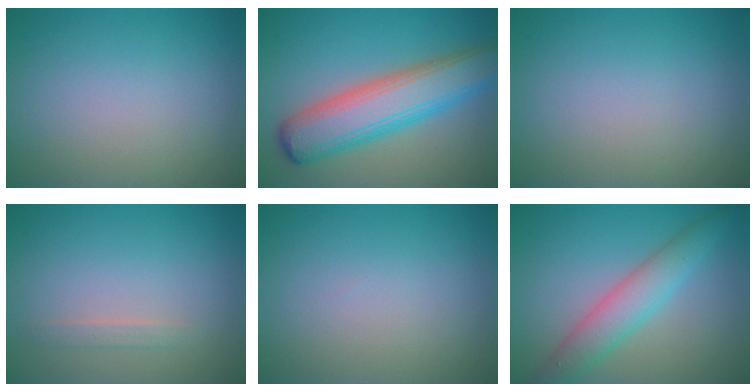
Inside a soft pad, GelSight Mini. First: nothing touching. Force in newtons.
{"total": 8.3, "press": 8.3, "slide": 0.3}
{"total": 0.0}
{"total": 0.9, "press": 0.9, "slide": 0.1}
{"total": 0.0}
{"total": 4.3, "press": 4.3, "slide": 0.1}